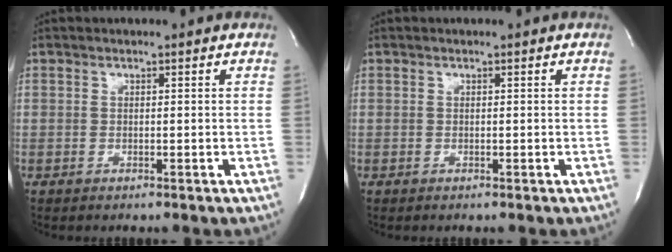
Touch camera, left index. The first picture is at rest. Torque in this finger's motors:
{"motor_torque": [0.00, 0.00, 0.00, 0.00]}